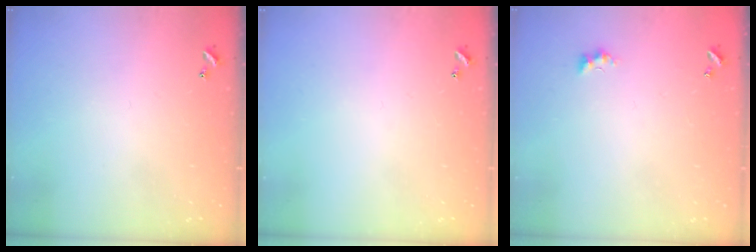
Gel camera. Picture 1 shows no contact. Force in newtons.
{"total": 0.0}
{"total": 2.7, "press": 2.6, "slide": 0.6}